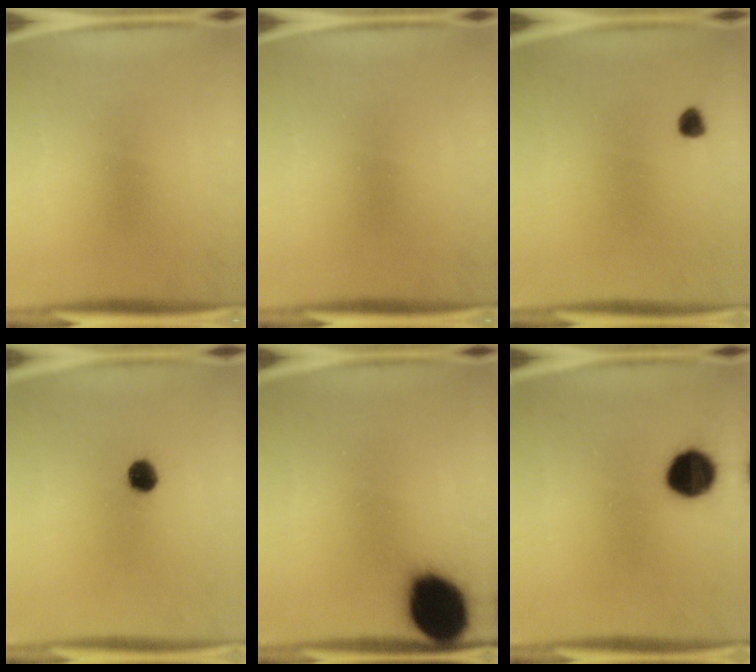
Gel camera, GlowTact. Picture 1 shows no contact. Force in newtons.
{"total": 0.0}
{"total": 1.8}
{"total": 4.3}
{"total": 19.2}
{"total": 10.5}